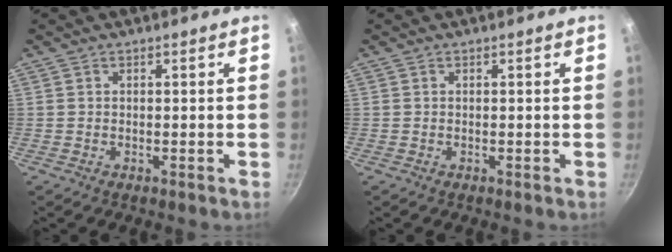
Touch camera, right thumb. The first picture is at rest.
{"total": 0.0}